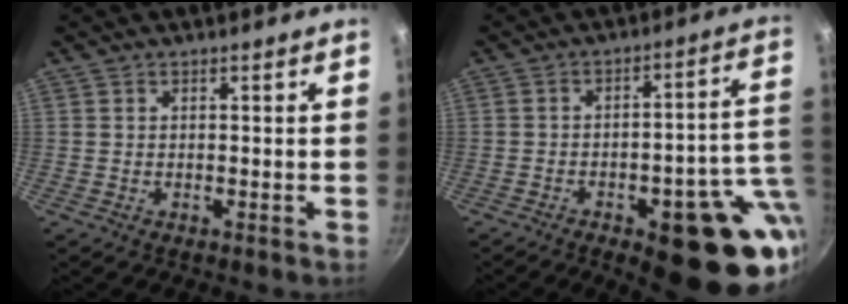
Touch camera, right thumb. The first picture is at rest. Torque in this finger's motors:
{"motor_torque": [3.37, 1.62, 1.98, -0.79, 0.37]}